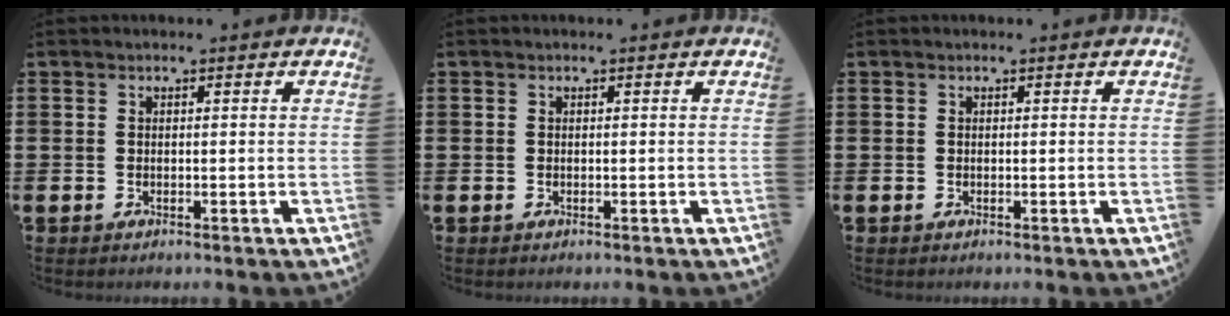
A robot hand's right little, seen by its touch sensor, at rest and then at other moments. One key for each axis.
{"total": 0.0}
{"total": 0.0}